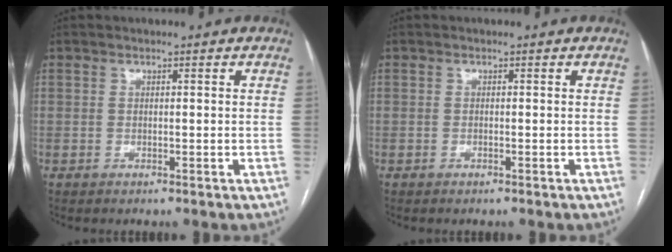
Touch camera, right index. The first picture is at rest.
{"total": 0.0}